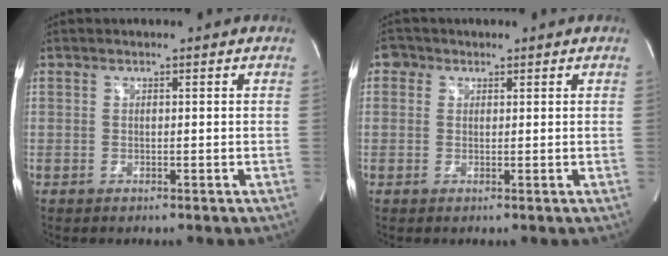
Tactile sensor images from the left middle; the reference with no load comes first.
{"total": 1.9, "force": [0.8, 1.6, 0.3], "torque": [0.002, 0.006, 0.008]}